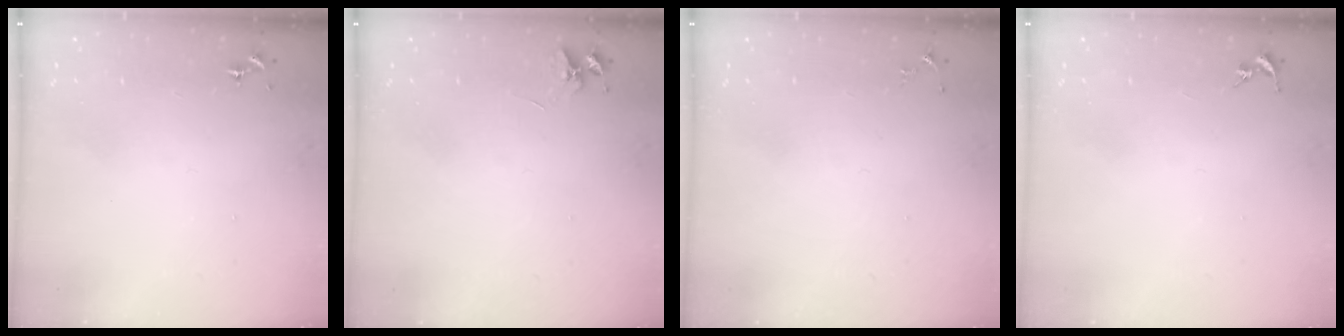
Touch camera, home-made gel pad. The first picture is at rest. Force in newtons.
{"total": 3.9, "press": 3.9, "slide": 0.3}
{"total": 3.4, "press": 3.4, "slide": 0.4}
{"total": 0.0}